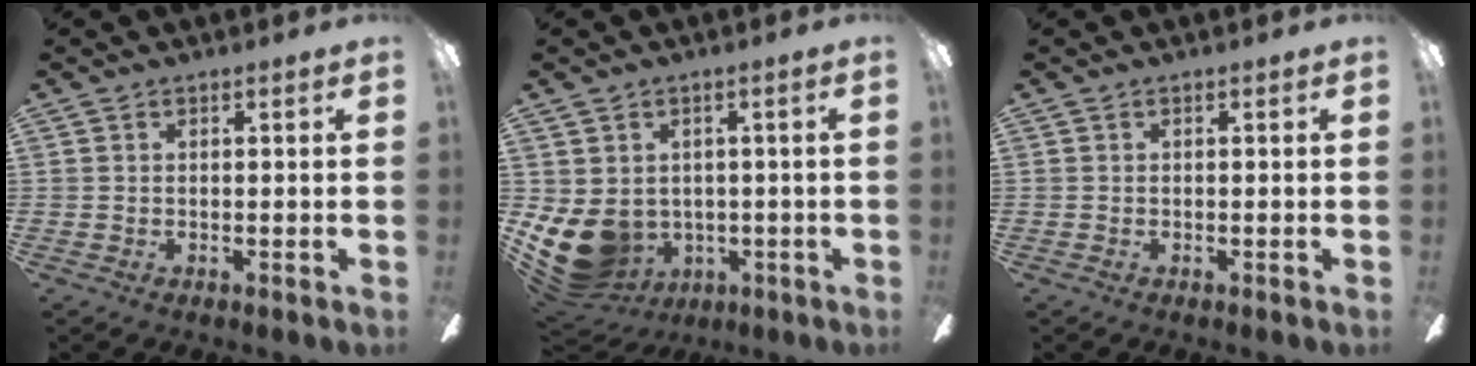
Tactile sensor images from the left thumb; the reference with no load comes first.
{"total": 11.1, "force": [-1.8, 9.2, 5.9], "torque": [-0.148, -0.007, -0.028]}
{"total": 0.0}